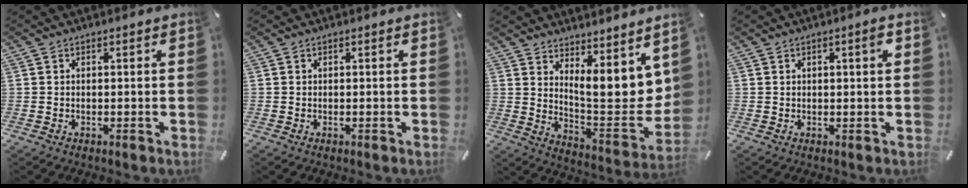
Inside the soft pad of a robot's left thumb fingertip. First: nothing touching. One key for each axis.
{"total": 0.0}
{"total": 10.5, "fx": 6.3, "fy": 4.4, "fz": 7.2, "tx": -0.087, "ty": -0.068, "tz": 0.115}
{"total": 1.8, "fx": 0.8, "fy": 0.4, "fz": 1.6, "tx": -0.024, "ty": 0.001, "tz": 0.009}